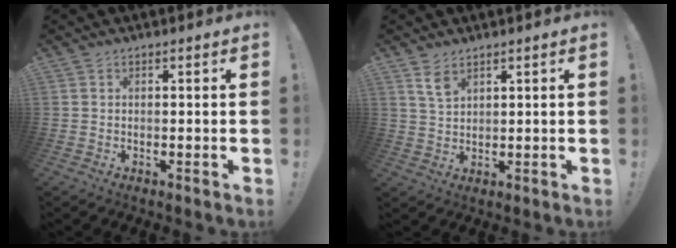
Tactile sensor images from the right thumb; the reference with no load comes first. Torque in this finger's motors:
{"motor_torque": [1.56, -0.12, 0.36, -0.31, -0.02]}